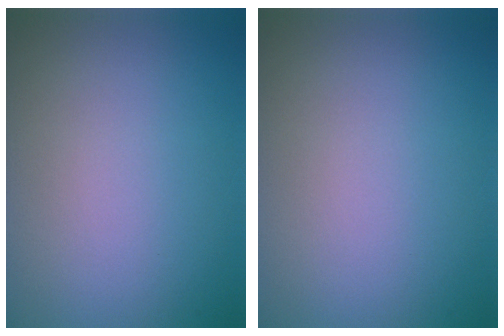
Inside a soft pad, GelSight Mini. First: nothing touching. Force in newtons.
{"total": 0.0}